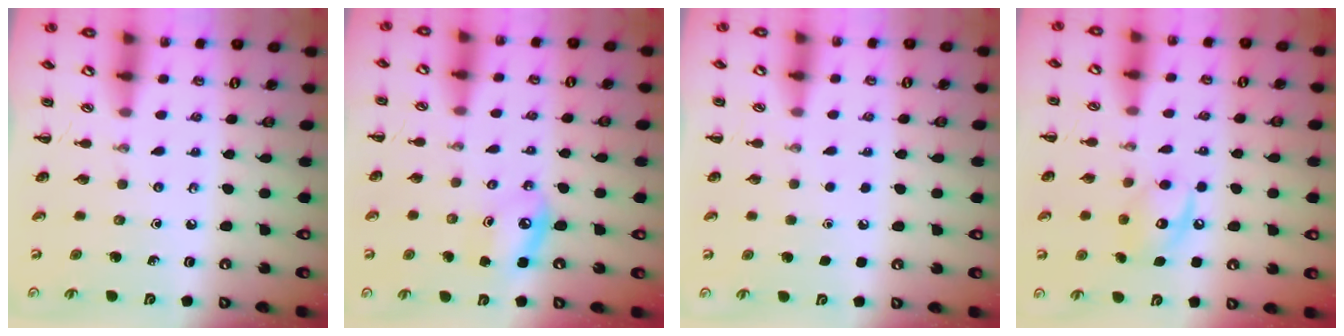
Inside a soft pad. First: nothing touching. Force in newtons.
{"total": 6.7, "press": 6.5, "slide": 1.6}
{"total": 1.8, "press": 1.7, "slide": 0.1}
{"total": 9.3, "press": 9.3, "slide": 0.9}